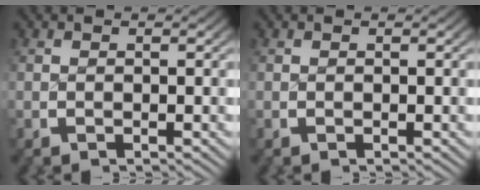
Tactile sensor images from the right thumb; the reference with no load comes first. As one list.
[{"total": 0.0}]